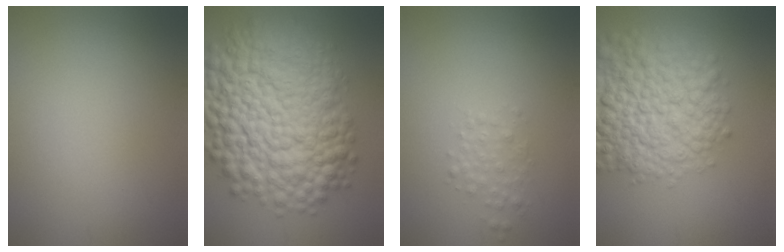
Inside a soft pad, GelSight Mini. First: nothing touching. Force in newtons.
{"total": 15.8, "press": 15.8, "slide": 0.5}
{"total": 1.6, "press": 1.6, "slide": 0.0}
{"total": 10.3, "press": 10.3, "slide": 0.4}